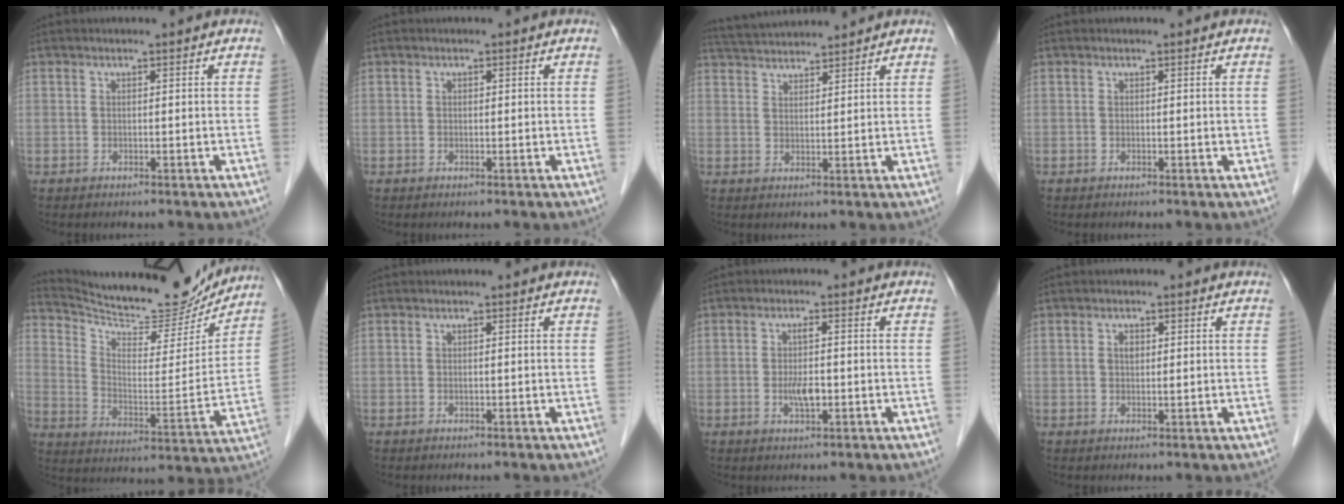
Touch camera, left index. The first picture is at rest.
{"total": 0.0}
{"total": 6.7, "force": [6.5, 0.1, 1.5], "torque": [-0.036, 0.035, 0.114]}
{"total": 0.0}
{"total": 21.2, "force": [19.8, 3.8, 6.5], "torque": [-0.114, -0.043, 0.289]}
{"total": 0.0}
{"total": 3.3, "force": [-0.8, 0.8, 3.1], "torque": [-0.066, -0.002, -0.011]}
{"total": 1.9, "force": [0.5, 1.1, 1.5], "torque": [-0.030, 0.004, 0.009]}